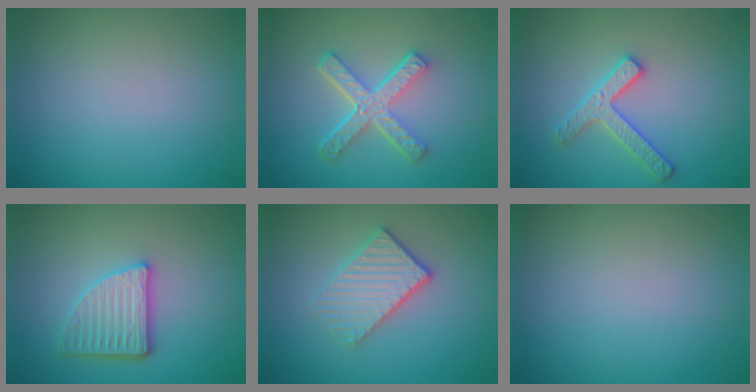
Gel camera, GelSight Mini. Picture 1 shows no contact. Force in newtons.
{"total": 4.9, "press": 3.5, "slide": 3.4}
{"total": 2.6, "press": 2.6, "slide": 0.4}
{"total": 4.4, "press": 3.6, "slide": 2.5}
{"total": 3.3, "press": 3.0, "slide": 1.5}
{"total": 0.0}